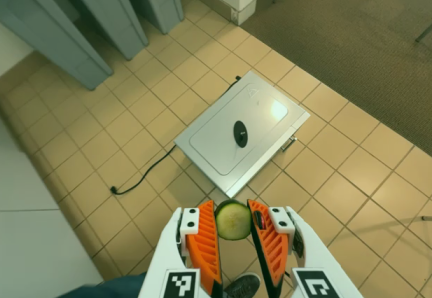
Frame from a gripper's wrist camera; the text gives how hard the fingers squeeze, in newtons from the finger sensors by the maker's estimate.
{"total": 6.3, "left": 5.5, "right": 7.1}